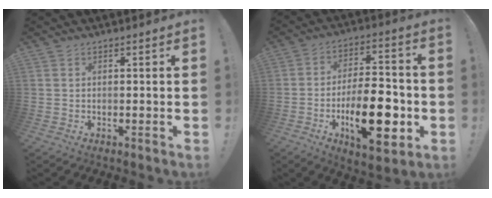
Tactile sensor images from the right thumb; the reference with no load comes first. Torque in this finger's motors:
{"motor_torque": [0.99, 0.84, 0.87, 0.32, 0.18]}